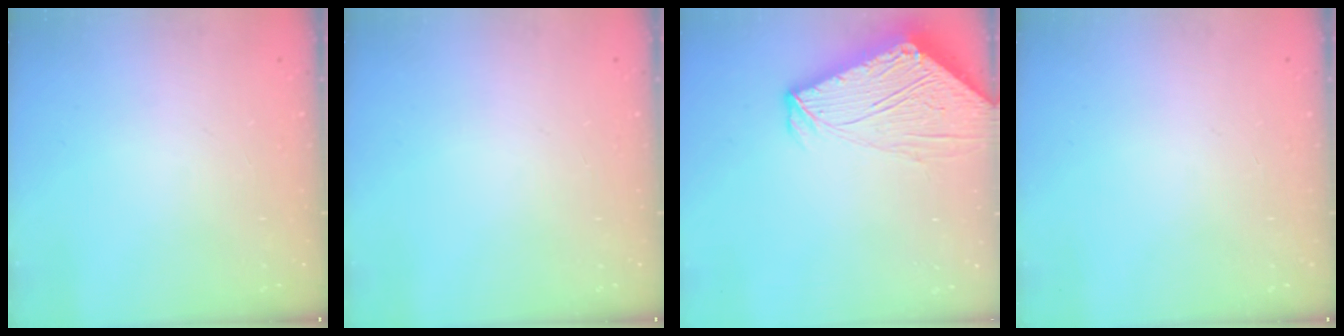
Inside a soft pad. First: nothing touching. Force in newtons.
{"total": 0.0}
{"total": 11.1, "press": 11.0, "slide": 1.6}
{"total": 0.0}